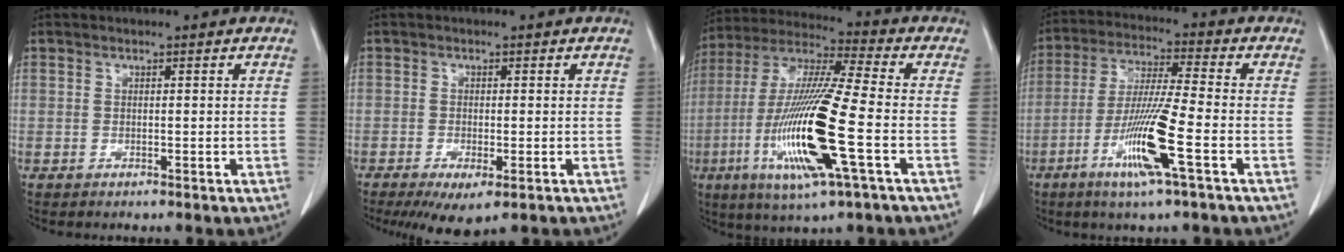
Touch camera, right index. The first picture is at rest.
{"total": 5.5, "force": [-3.2, 1.6, 4.1], "torque": [-0.065, -0.015, -0.046]}
{"total": 19.2, "force": [-5.3, 1.0, 18.4], "torque": [-0.391, -0.024, -0.103]}
{"total": 12.0, "force": [-4.7, -0.5, 11.1], "torque": [-0.220, -0.020, -0.094]}